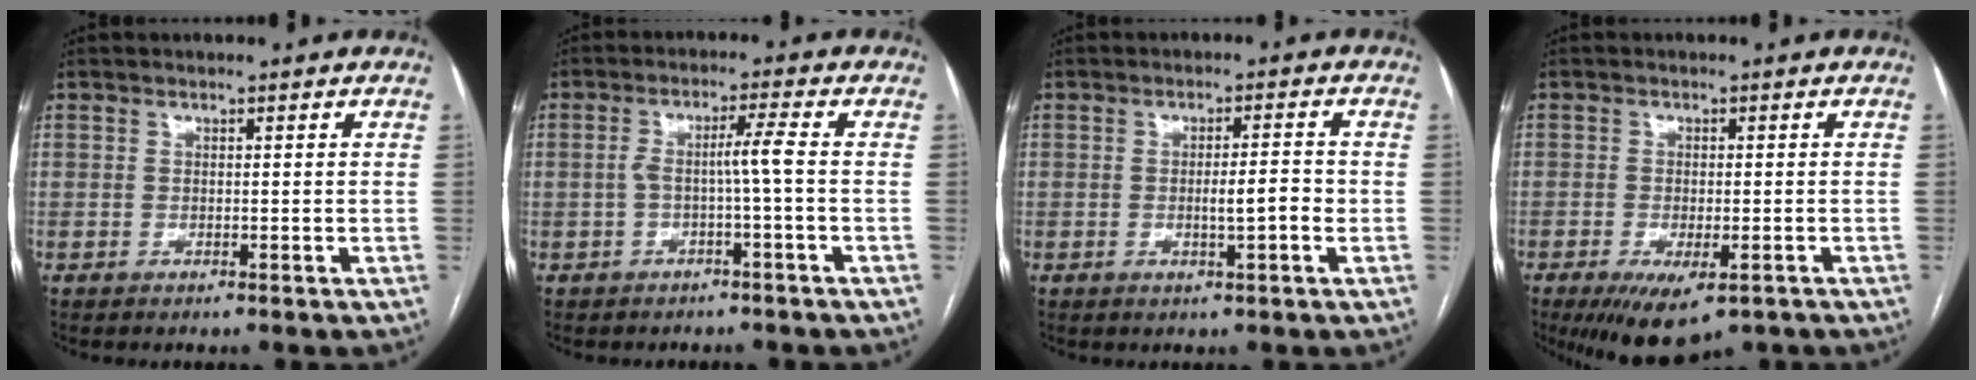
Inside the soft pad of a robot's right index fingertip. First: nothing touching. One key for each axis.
{"total": 3.7, "fx": -0.8, "fy": -0.5, "fz": 3.6, "tx": -0.066, "ty": 0.014, "tz": -0.009}
{"total": 4.1, "fx": -0.8, "fy": 0.5, "fz": 4.0, "tx": -0.063, "ty": 0.000, "tz": -0.010}
{"total": 8.2, "fx": -4.9, "fy": 3.1, "fz": 5.8, "tx": -0.089, "ty": -0.016, "tz": -0.074}